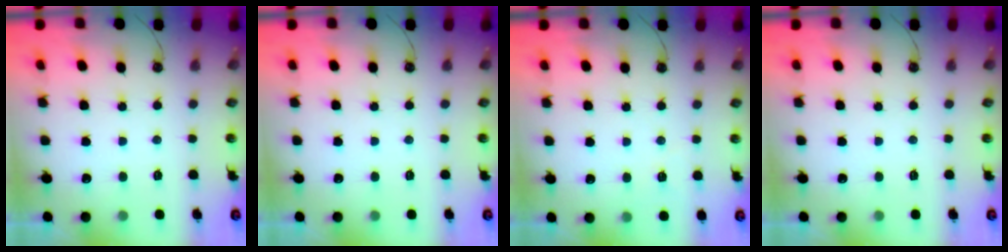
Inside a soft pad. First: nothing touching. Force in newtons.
{"total": 0.0}
{"total": 3.0, "press": 2.1, "slide": 2.2}
{"total": 0.0}